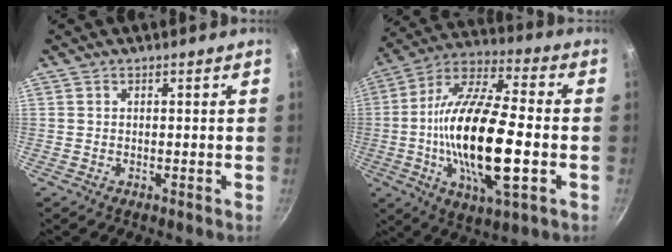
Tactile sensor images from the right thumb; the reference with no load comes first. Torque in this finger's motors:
{"motor_torque": [1.18, 0.92, 2.51, -0.26, 0.81]}